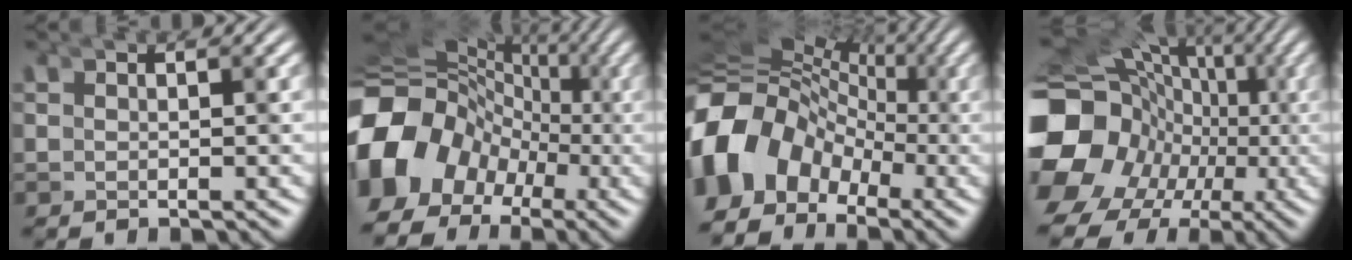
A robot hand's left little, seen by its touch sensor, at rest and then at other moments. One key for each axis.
{"total": 12.2, "fx": -3.7, "fy": 10.0, "fz": 5.9, "tx": -0.161, "ty": -0.049, "tz": -0.053}
{"total": 11.1, "fx": -3.1, "fy": 8.9, "fz": 5.7, "tx": -0.159, "ty": -0.040, "tz": -0.048}
{"total": 12.5, "fx": -2.6, "fy": 10.3, "fz": 6.6, "tx": -0.158, "ty": -0.058, "tz": -0.034}